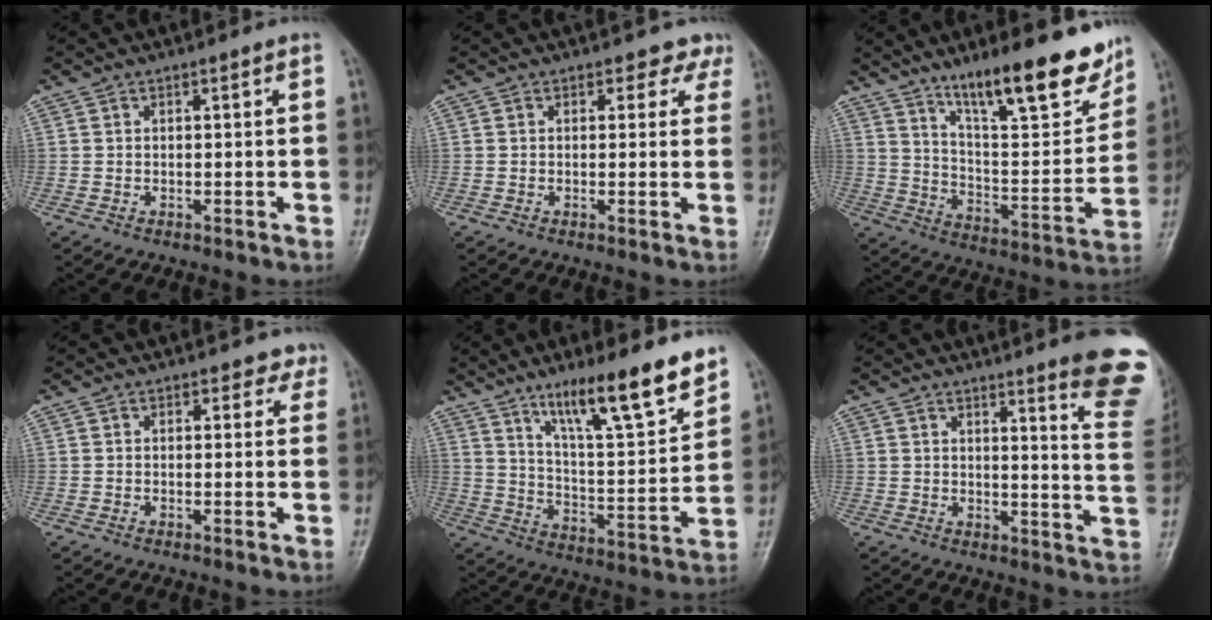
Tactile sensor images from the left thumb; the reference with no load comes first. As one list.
[{"total": 3.0, "force": [2.3, 2.0, 0.2], "torque": [0.027, -0.012, 0.005]}, {"total": 20.8, "force": [14.3, 5.2, 14.1], "torque": [-0.172, -0.076, 0.231]}, {"total": 2.3, "force": [1.7, 1.5, 0.3], "torque": [0.020, -0.009, 0.005]}, {"total": 17.4, "force": [12.2, 3.4, 12.0], "torque": [-0.166, -0.073, 0.205]}, {"total": 13.2, "force": [9.9, 0.9, 8.7], "torque": [-0.081, -0.085, 0.106]}]